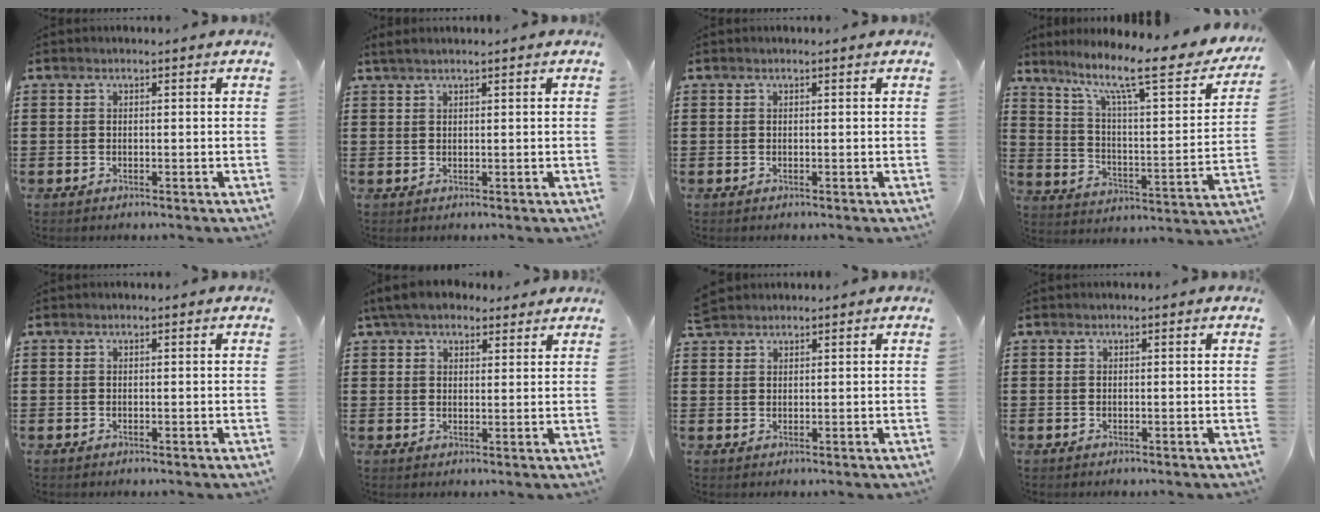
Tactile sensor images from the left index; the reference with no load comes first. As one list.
[{"total": 1.5, "force": [1.1, 0.0, 0.9], "torque": [-0.019, -0.001, 0.022]}, {"total": 0.0}, {"total": 13.3, "force": [10.0, 1.9, 8.6], "torque": [-0.169, -0.062, 0.156]}, {"total": 0.0}, {"total": 5.6, "force": [4.7, 2.2, 2.1], "torque": [-0.057, -0.002, 0.089]}, {"total": 2.0, "force": [1.9, 0.6, 0.2], "torque": [-0.008, 0.003, 0.038]}, {"total": 0.0}]